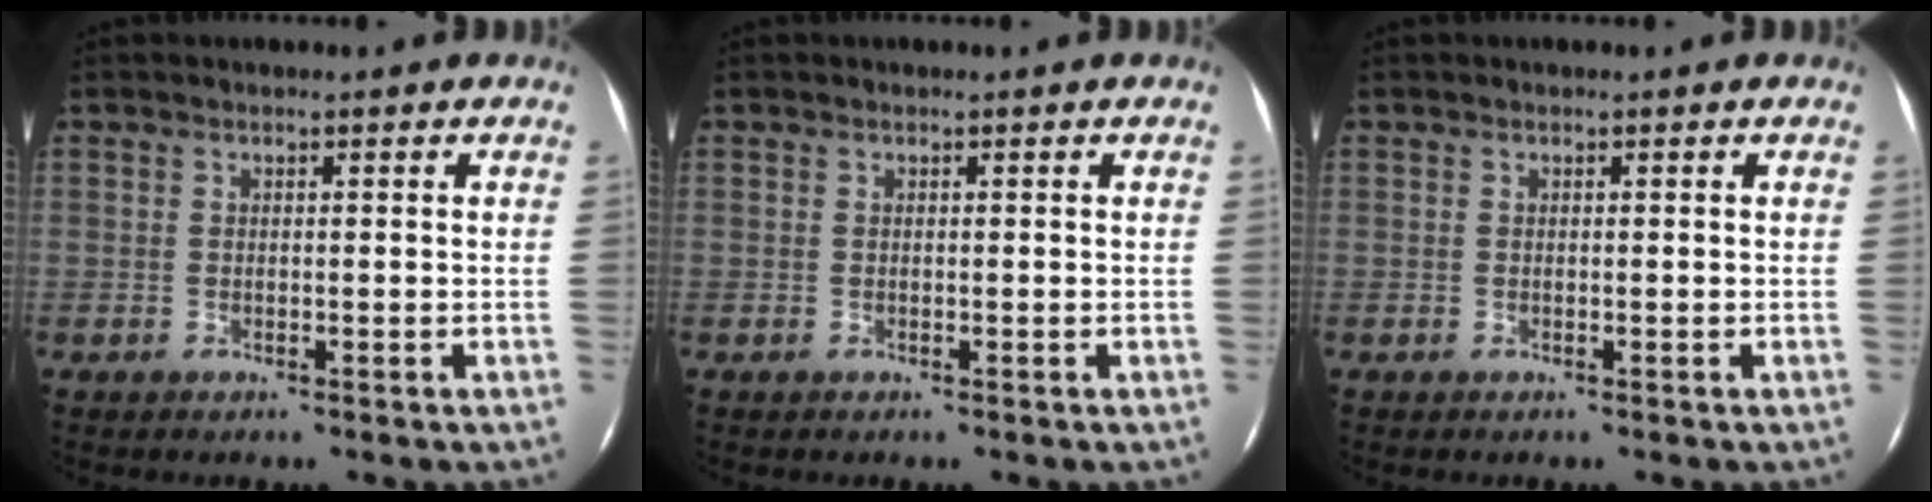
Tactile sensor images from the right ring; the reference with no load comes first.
{"total": 0.0}
{"total": 0.0}